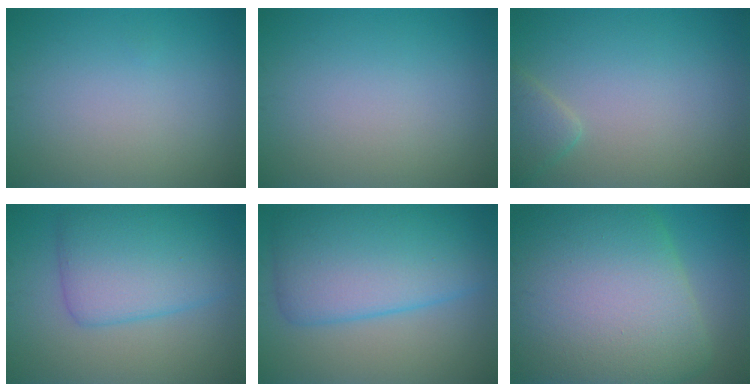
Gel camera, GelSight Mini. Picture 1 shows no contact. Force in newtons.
{"total": 0.0}
{"total": 1.9, "press": 1.9, "slide": 0.1}
{"total": 6.0, "press": 6.0, "slide": 0.1}
{"total": 9.0, "press": 9.0, "slide": 0.4}
{"total": 17.0, "press": 17.0, "slide": 0.3}